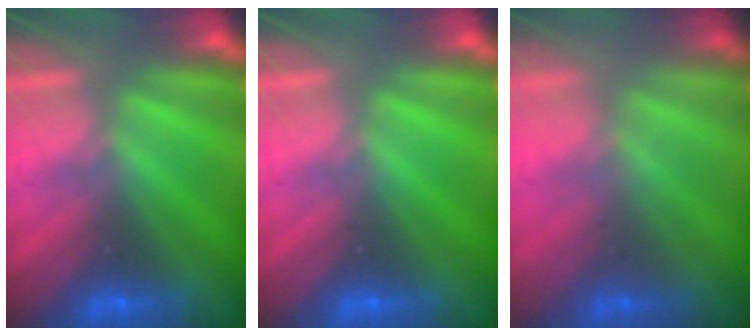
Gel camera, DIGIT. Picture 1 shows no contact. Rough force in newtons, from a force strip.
{"total": 0.0}
{"total": 1.2}